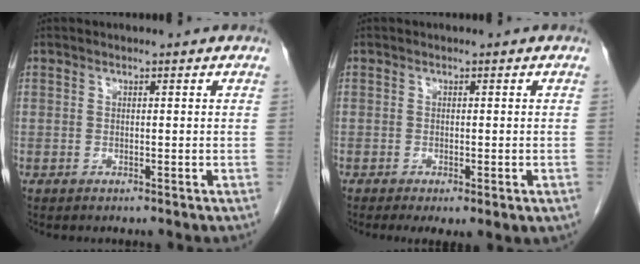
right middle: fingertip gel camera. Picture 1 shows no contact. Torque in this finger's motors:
{"motor_torque": [1.35, -0.79, 0.23, 0.11]}